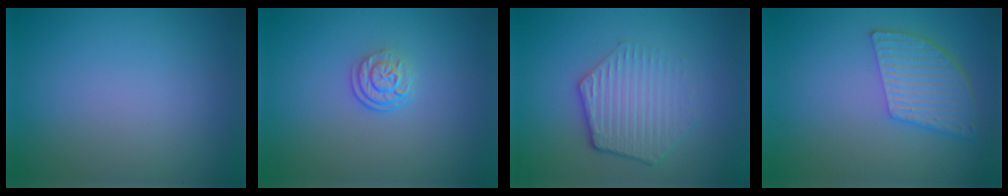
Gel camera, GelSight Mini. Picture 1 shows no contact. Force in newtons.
{"total": 2.4, "press": 1.8, "slide": 1.6}
{"total": 4.5, "press": 3.3, "slide": 3.0}
{"total": 5.3, "press": 4.0, "slide": 3.5}